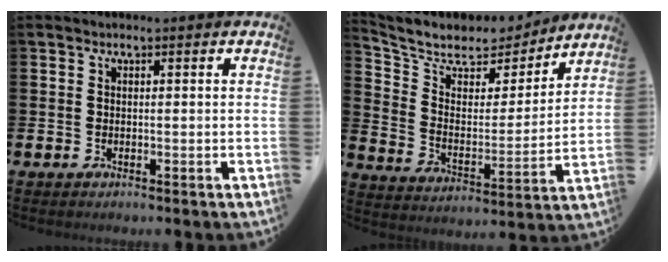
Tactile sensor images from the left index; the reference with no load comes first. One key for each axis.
{"total": 7.6, "fx": 6.7, "fy": 3.2, "fz": 1.7, "tx": -0.078, "ty": -0.048, "tz": 0.115}